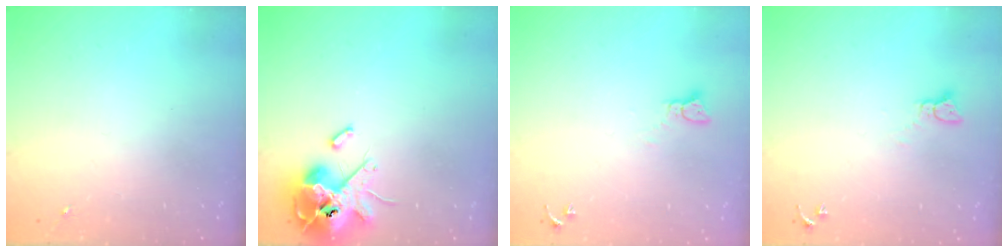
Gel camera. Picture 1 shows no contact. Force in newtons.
{"total": 14.3, "press": 14.0, "slide": 2.5}
{"total": 2.3, "press": 2.3, "slide": 0.3}
{"total": 2.3, "press": 2.3, "slide": 0.3}